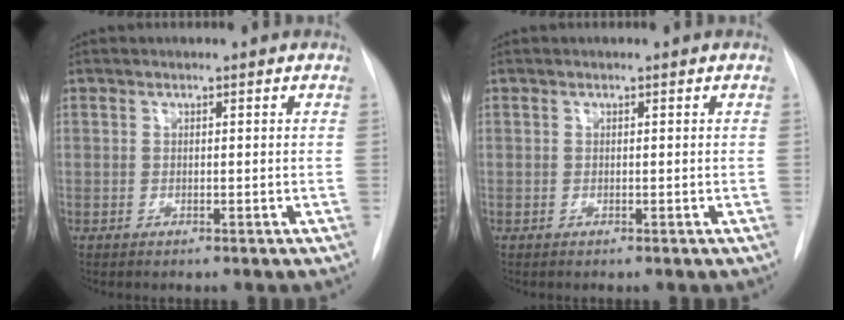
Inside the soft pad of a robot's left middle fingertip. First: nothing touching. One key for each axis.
{"total": 0.0}